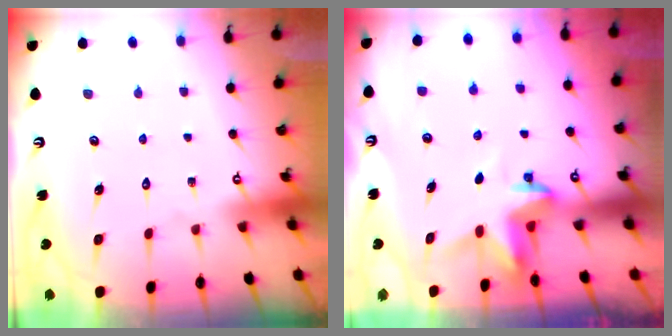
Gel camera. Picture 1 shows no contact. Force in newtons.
{"total": 3.7, "press": 3.7, "slide": 0.3}